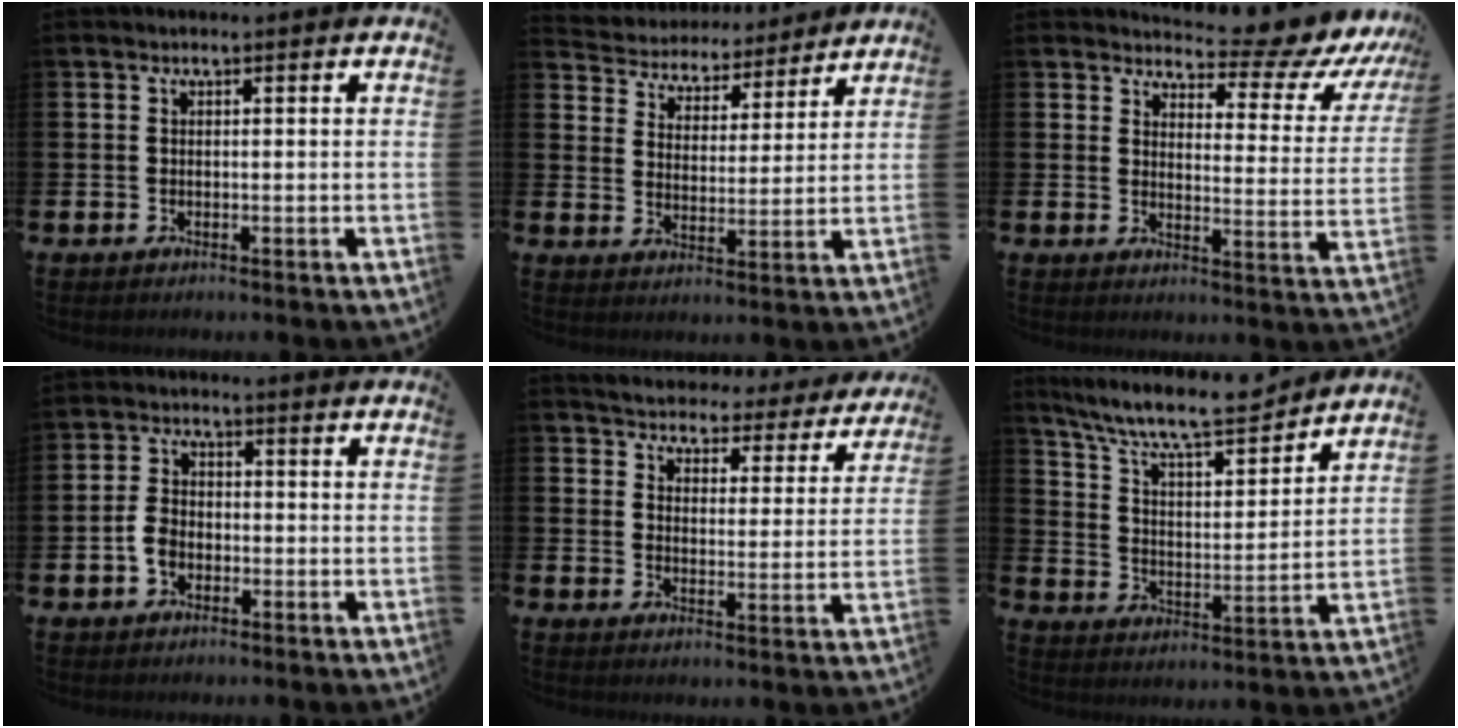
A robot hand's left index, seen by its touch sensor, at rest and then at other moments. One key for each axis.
{"total": 4.8, "fx": 4.4, "fy": 1.9, "fz": -0.4, "tx": -0.029, "ty": -0.039, "tz": 0.074}
{"total": 6.0, "fx": 5.3, "fy": 1.9, "fz": 2.1, "tx": -0.041, "ty": -0.049, "tz": 0.084}
{"total": 3.6, "fx": -1.1, "fy": 2.6, "fz": 2.2, "tx": -0.034, "ty": 0.006, "tz": -0.024}
{"total": 4.5, "fx": 4.4, "fy": 0.8, "fz": 0.0, "tx": -0.024, "ty": -0.040, "tz": 0.072}
{"total": 10.1, "fx": 9.1, "fy": 1.9, "fz": 3.9, "tx": -0.102, "ty": -0.062, "tz": 0.156}